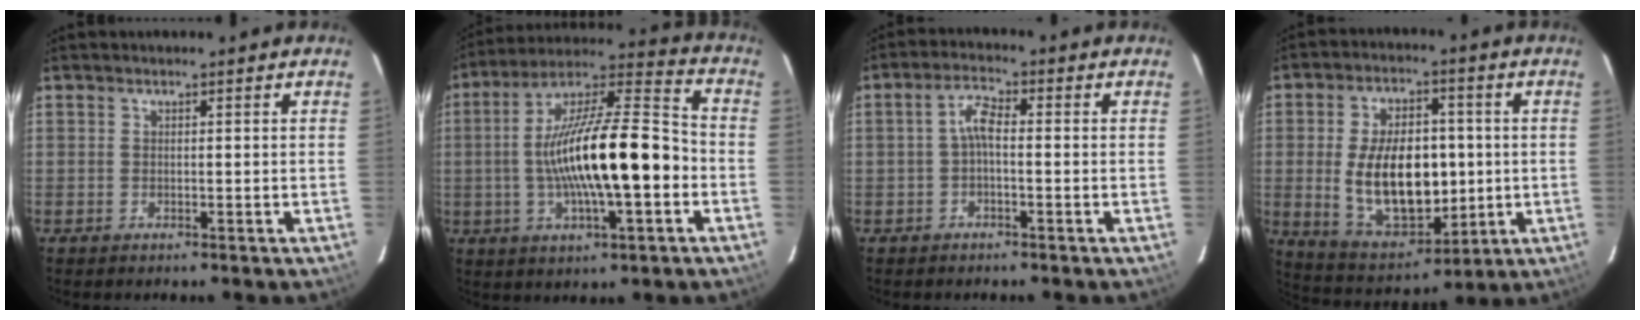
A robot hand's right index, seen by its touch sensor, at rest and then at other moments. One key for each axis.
{"total": 20.8, "fx": -3.3, "fy": 5.0, "fz": 19.9, "tx": -0.346, "ty": 0.015, "tz": -0.057}
{"total": 3.3, "fx": -0.7, "fy": 1.1, "fz": 3.1, "tx": -0.066, "ty": 0.013, "tz": -0.016}
{"total": 17.6, "fx": -0.5, "fy": 10.2, "fz": 14.4, "tx": -0.272, "ty": 0.003, "tz": 0.016}